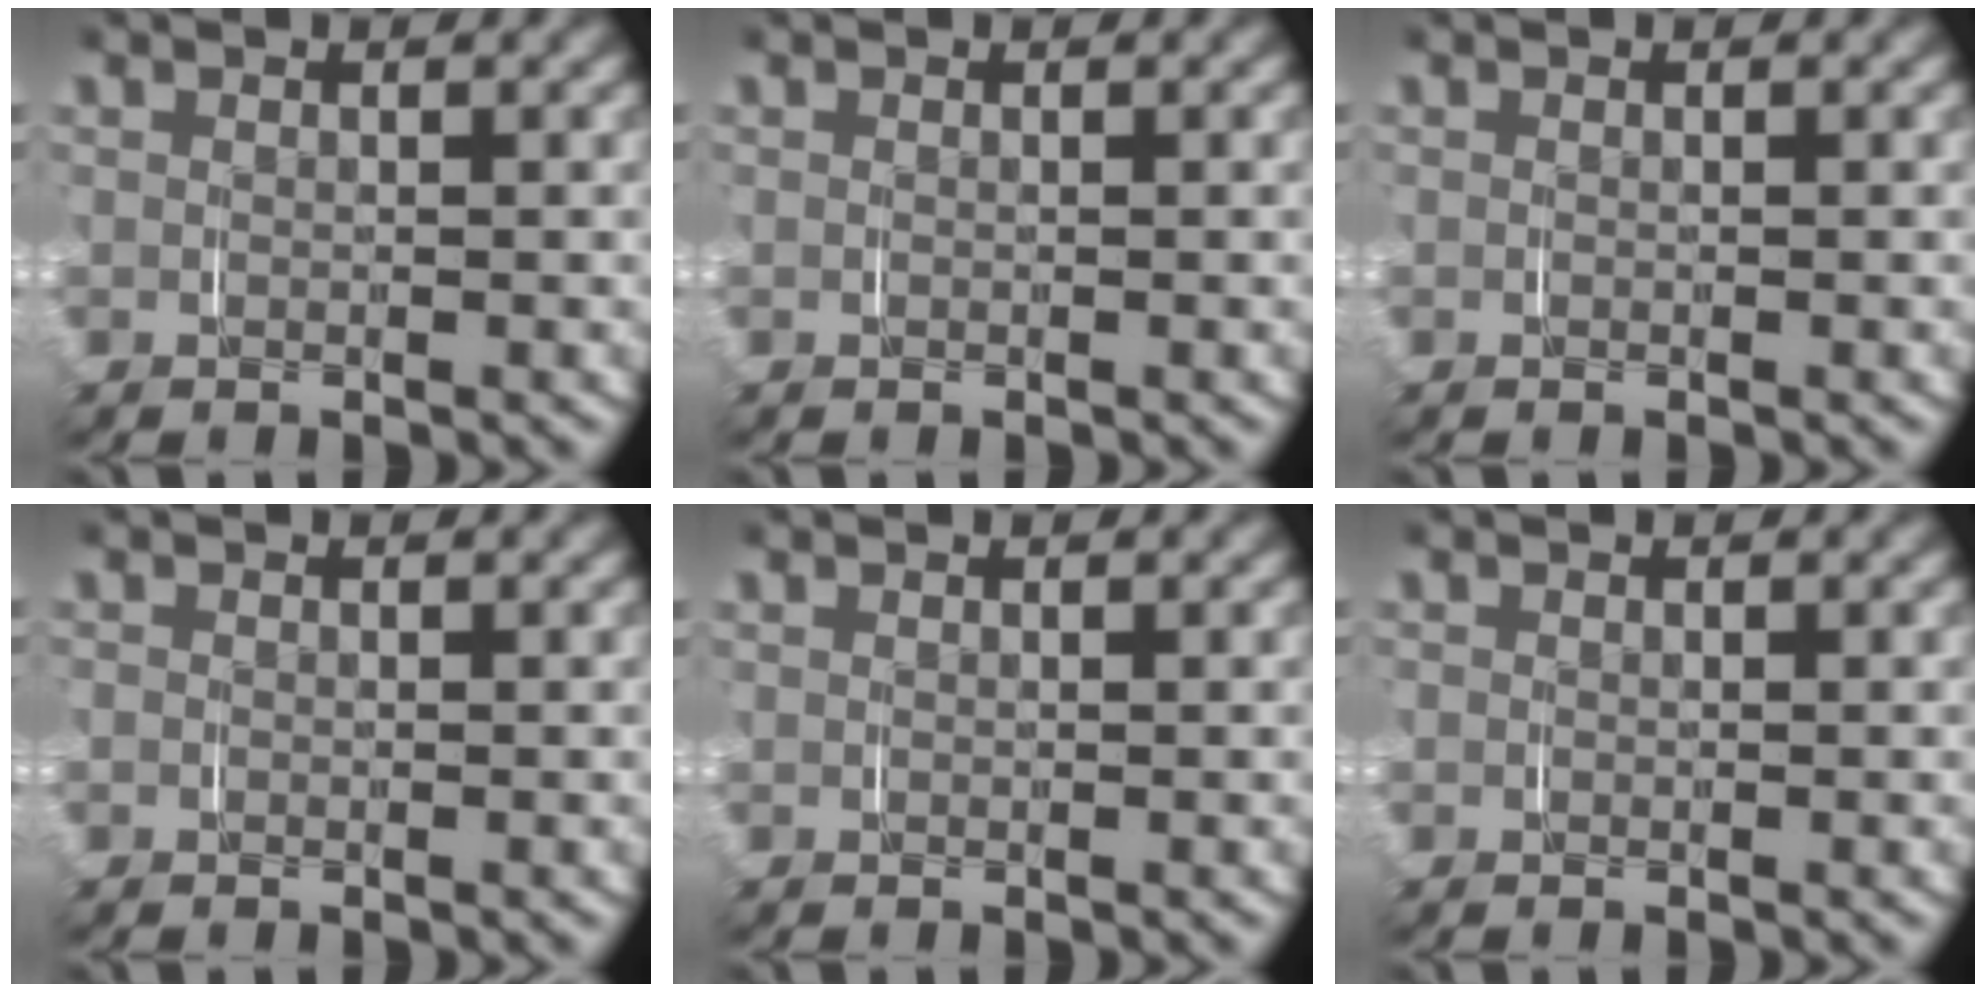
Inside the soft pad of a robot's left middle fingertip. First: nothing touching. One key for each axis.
{"total": 0.0}
{"total": 0.0}
{"total": 0.9, "fx": -0.5, "fy": 0.8, "fz": 0.2, "tx": -0.015, "ty": -0.007, "tz": -0.008}
{"total": 0.0}
{"total": 0.6, "fx": -0.3, "fy": 0.6, "fz": 0.1, "tx": -0.011, "ty": -0.006, "tz": -0.003}